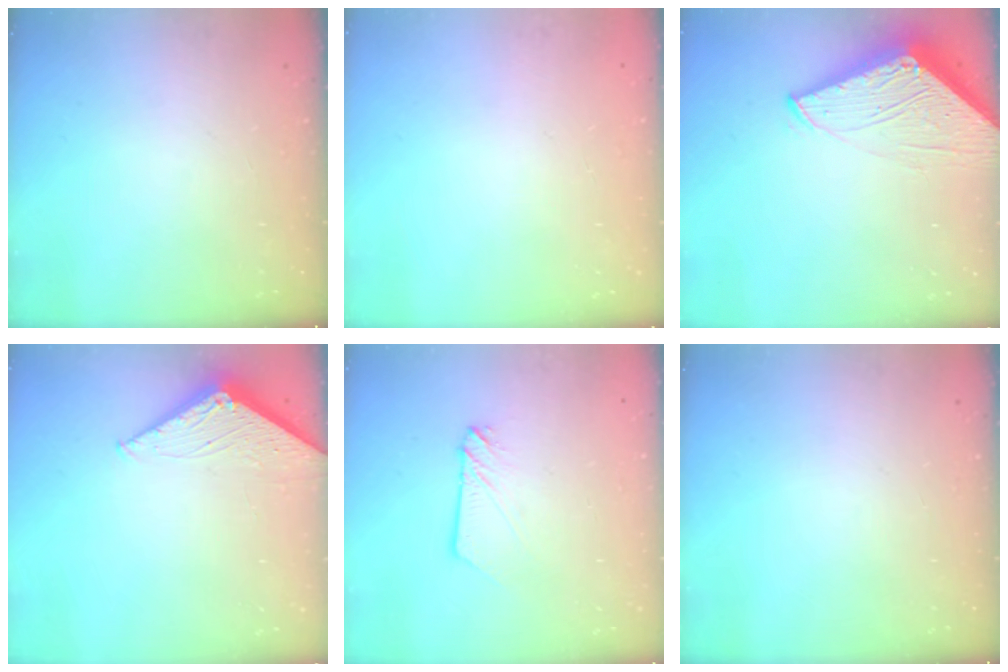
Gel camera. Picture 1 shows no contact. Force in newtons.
{"total": 0.0}
{"total": 6.8, "press": 6.8, "slide": 0.8}
{"total": 2.8, "press": 2.8, "slide": 0.2}
{"total": 3.1, "press": 3.1, "slide": 0.3}
{"total": 0.0}